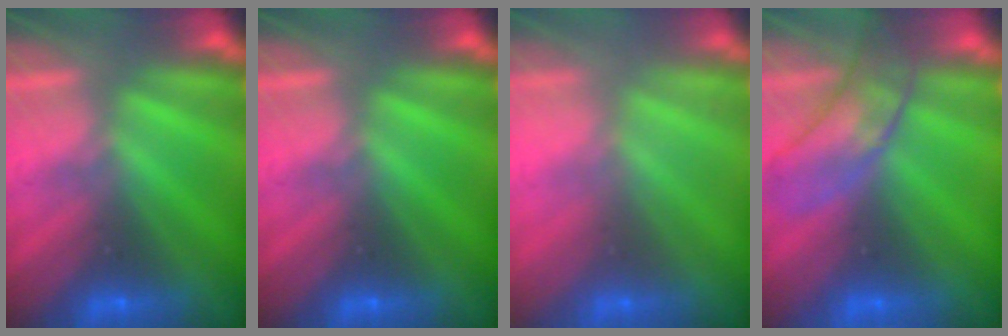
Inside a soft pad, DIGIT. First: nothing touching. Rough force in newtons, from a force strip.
{"total": 0.0}
{"total": 2.7}
{"total": 3.5}